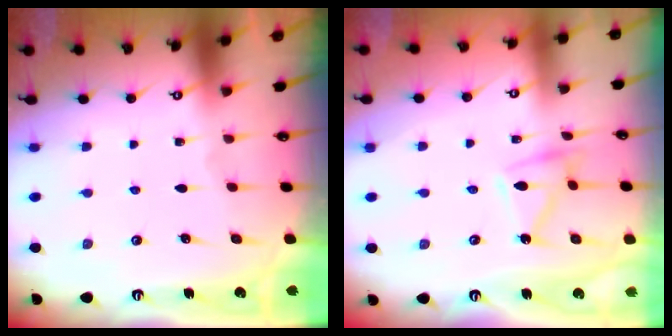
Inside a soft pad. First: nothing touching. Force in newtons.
{"total": 9.5, "press": 9.5, "slide": 0.3}